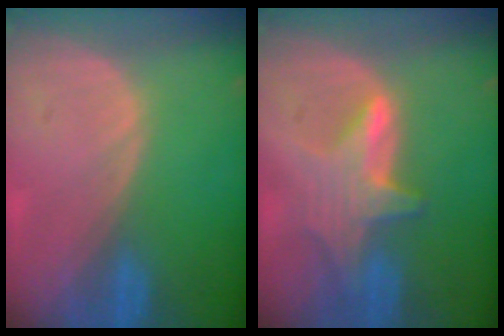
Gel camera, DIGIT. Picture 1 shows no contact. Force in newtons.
{"total": 6.7, "press": 6.2, "slide": 2.3}